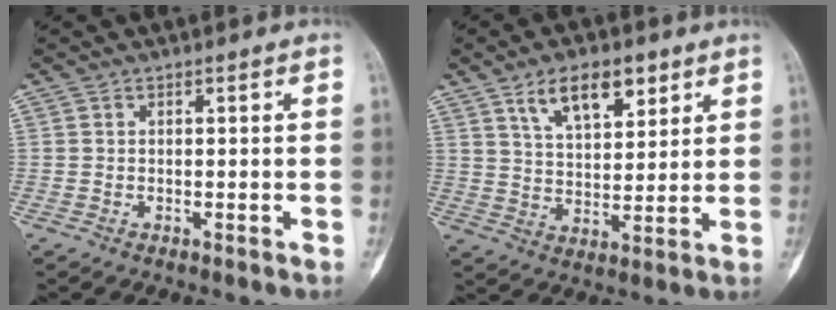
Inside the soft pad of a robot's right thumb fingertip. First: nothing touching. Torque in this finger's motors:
{"motor_torque": [-0.78, 0.96, 0.00, 0.11, 0.06]}